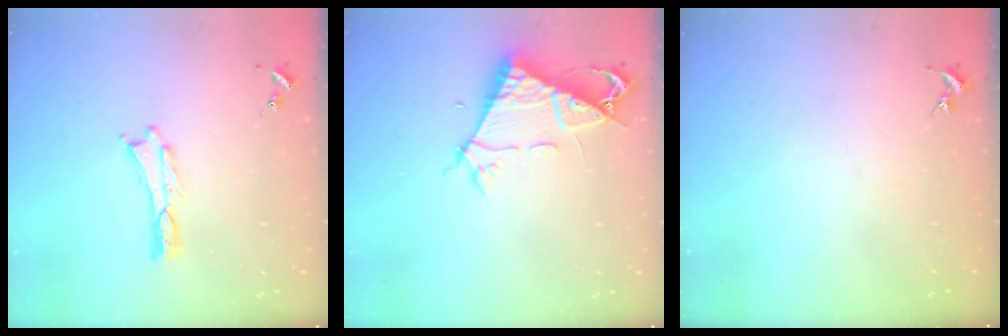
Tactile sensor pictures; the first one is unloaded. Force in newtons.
{"total": 7.1, "press": 7.0, "slide": 0.8}
{"total": 0.0}